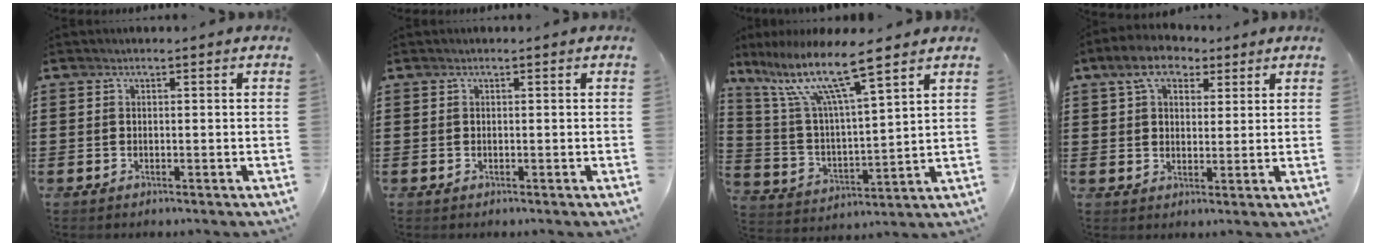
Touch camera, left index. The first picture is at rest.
{"total": 0.0}
{"total": 11.6, "force": [8.3, 1.1, 8.0], "torque": [-0.190, -0.044, 0.135]}
{"total": 6.5, "force": [4.2, 3.9, 3.1], "torque": [-0.074, 0.009, 0.075]}